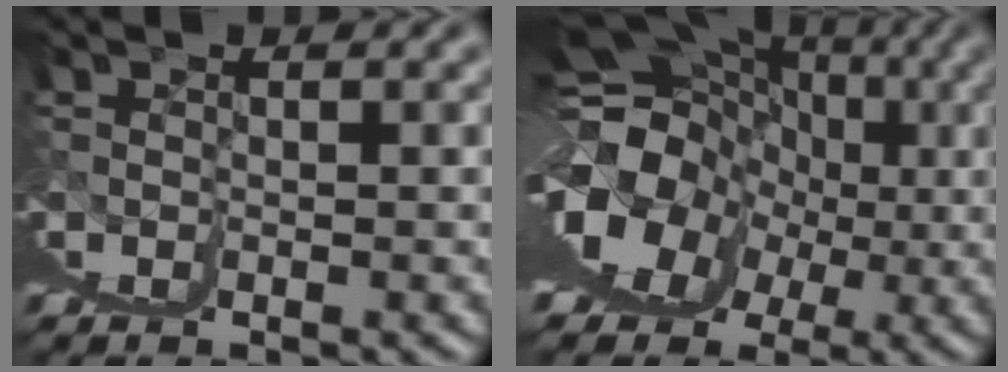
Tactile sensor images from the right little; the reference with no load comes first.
{"total": 15.2, "force": [4.3, 9.4, 11.2], "torque": [-0.121, 0.016, 0.061]}